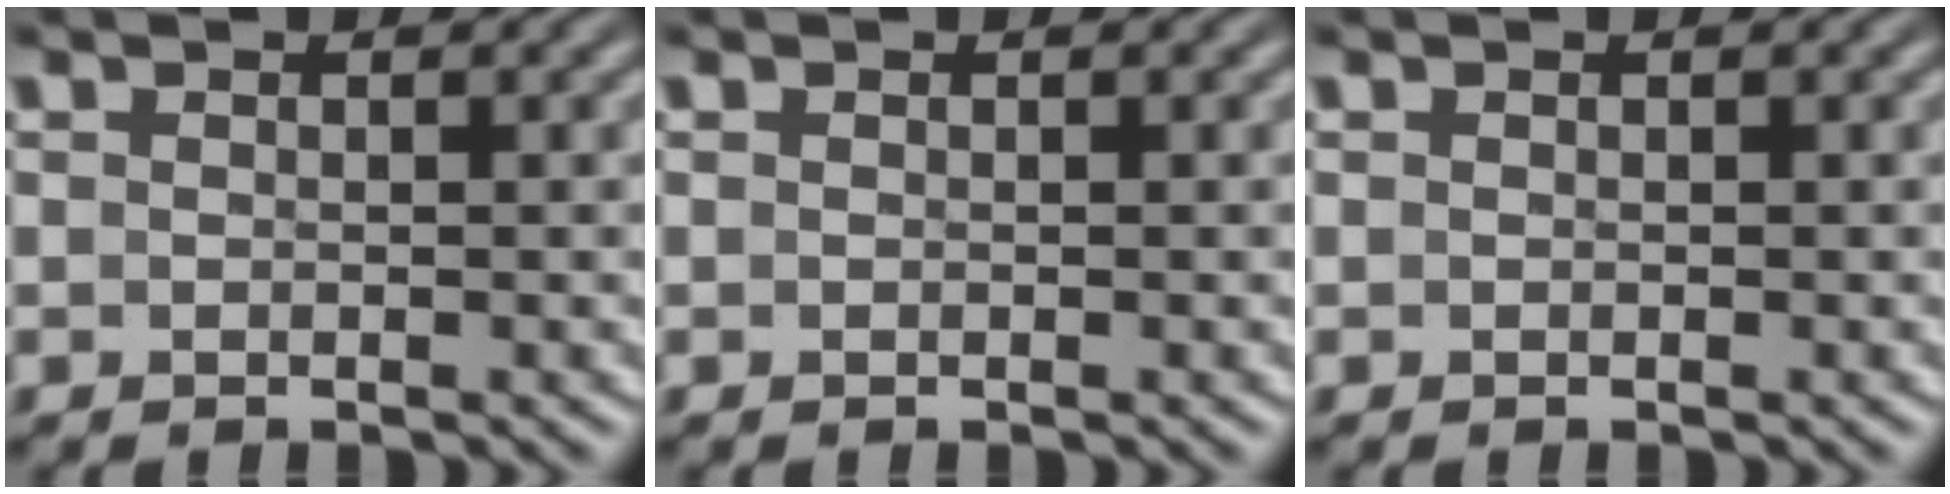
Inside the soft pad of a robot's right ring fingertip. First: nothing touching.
{"total": 0.0}
{"total": 0.0}